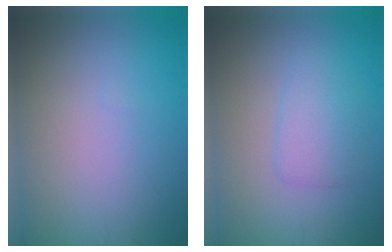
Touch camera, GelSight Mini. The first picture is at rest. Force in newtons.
{"total": 2.3, "press": 2.3, "slide": 0.1}